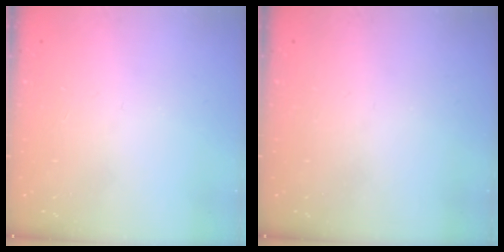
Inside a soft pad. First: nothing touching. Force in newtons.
{"total": 0.0}